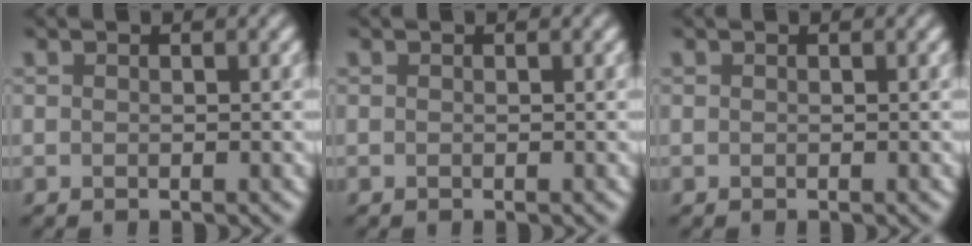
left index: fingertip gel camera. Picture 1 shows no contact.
{"total": 0.0}
{"total": 0.0}